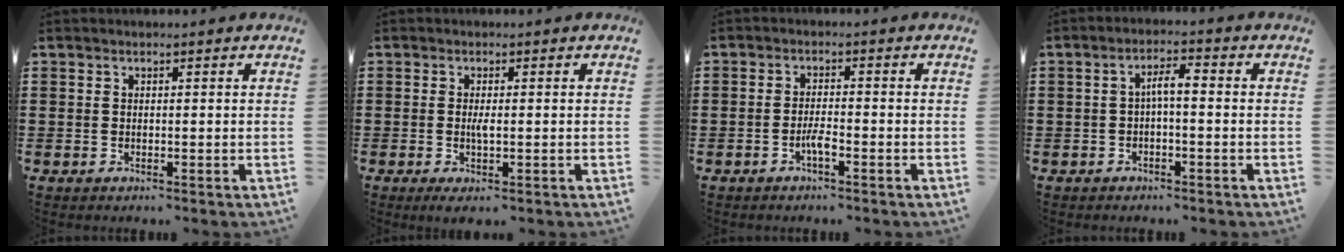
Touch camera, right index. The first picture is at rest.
{"total": 1.7, "force": [-0.3, 0.2, 1.7], "torque": [-0.033, -0.002, -0.006]}
{"total": 2.6, "force": [-1.5, 0.6, 2.0], "torque": [-0.043, -0.002, -0.029]}
{"total": 3.0, "force": [-0.3, 0.6, 2.9], "torque": [-0.056, 0.007, -0.010]}